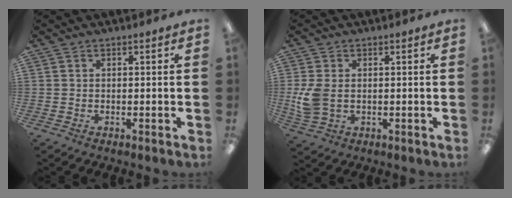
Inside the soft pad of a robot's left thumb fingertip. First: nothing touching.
{"total": 6.0, "force": [0.0, 4.1, 4.3], "torque": [-0.097, -0.003, -0.002]}